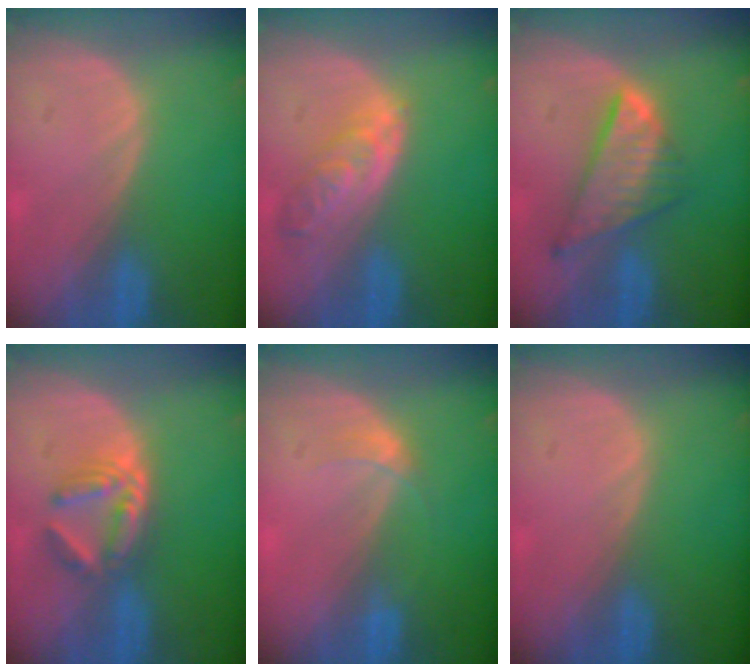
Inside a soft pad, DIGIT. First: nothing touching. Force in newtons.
{"total": 5.8, "press": 5.3, "slide": 2.3}
{"total": 8.6, "press": 7.3, "slide": 4.4}
{"total": 6.0, "press": 5.3, "slide": 2.8}
{"total": 1.7, "press": 1.7, "slide": 0.2}
{"total": 0.0}